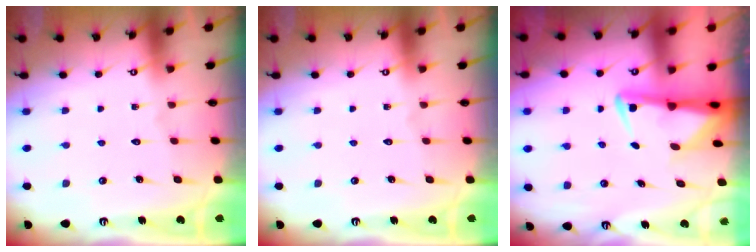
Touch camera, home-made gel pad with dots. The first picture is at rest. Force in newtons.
{"total": 0.0}
{"total": 3.8, "press": 3.7, "slide": 0.9}